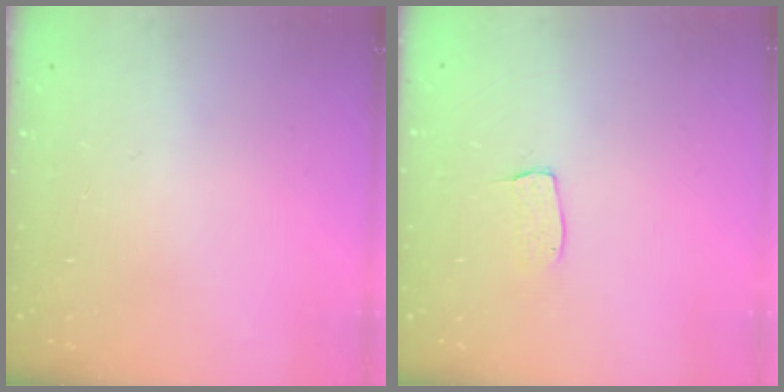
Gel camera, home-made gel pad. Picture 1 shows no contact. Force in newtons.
{"total": 4.6, "press": 4.6, "slide": 0.3}